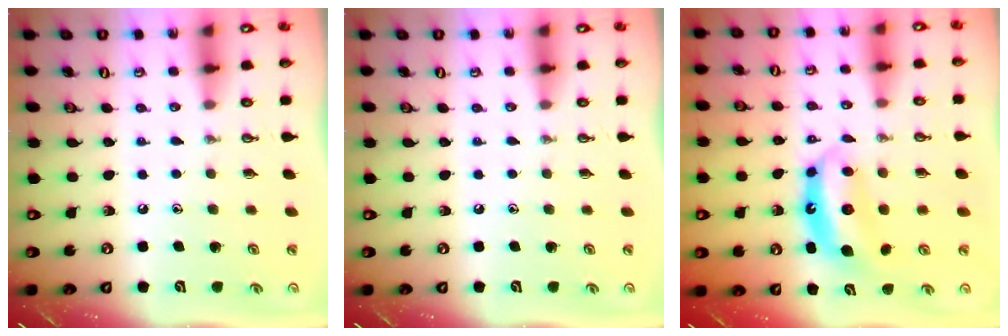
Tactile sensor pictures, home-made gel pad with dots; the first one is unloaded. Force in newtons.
{"total": 0.0}
{"total": 7.0, "press": 6.9, "slide": 0.5}